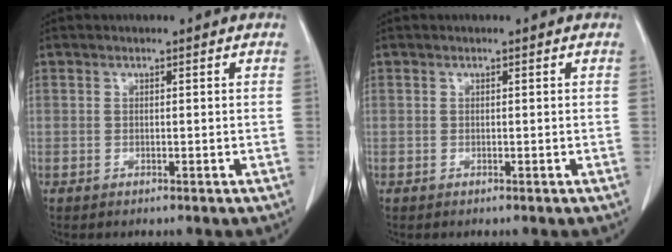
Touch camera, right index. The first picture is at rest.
{"total": 0.0}